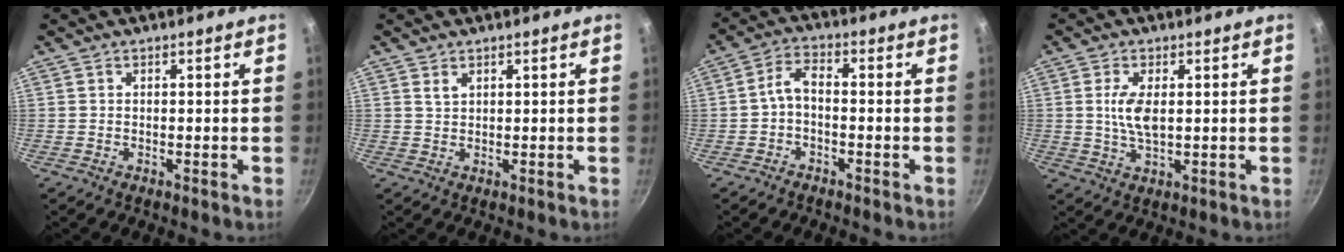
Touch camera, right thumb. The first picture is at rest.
{"total": 1.6, "force": [1.0, 0.9, 0.9], "torque": [-0.016, -0.004, 0.022]}
{"total": 4.1, "force": [-1.4, 2.1, 3.2], "torque": [-0.065, 0.028, -0.031]}
{"total": 5.8, "force": [0.8, 2.6, 5.1], "torque": [-0.105, -0.003, 0.018]}